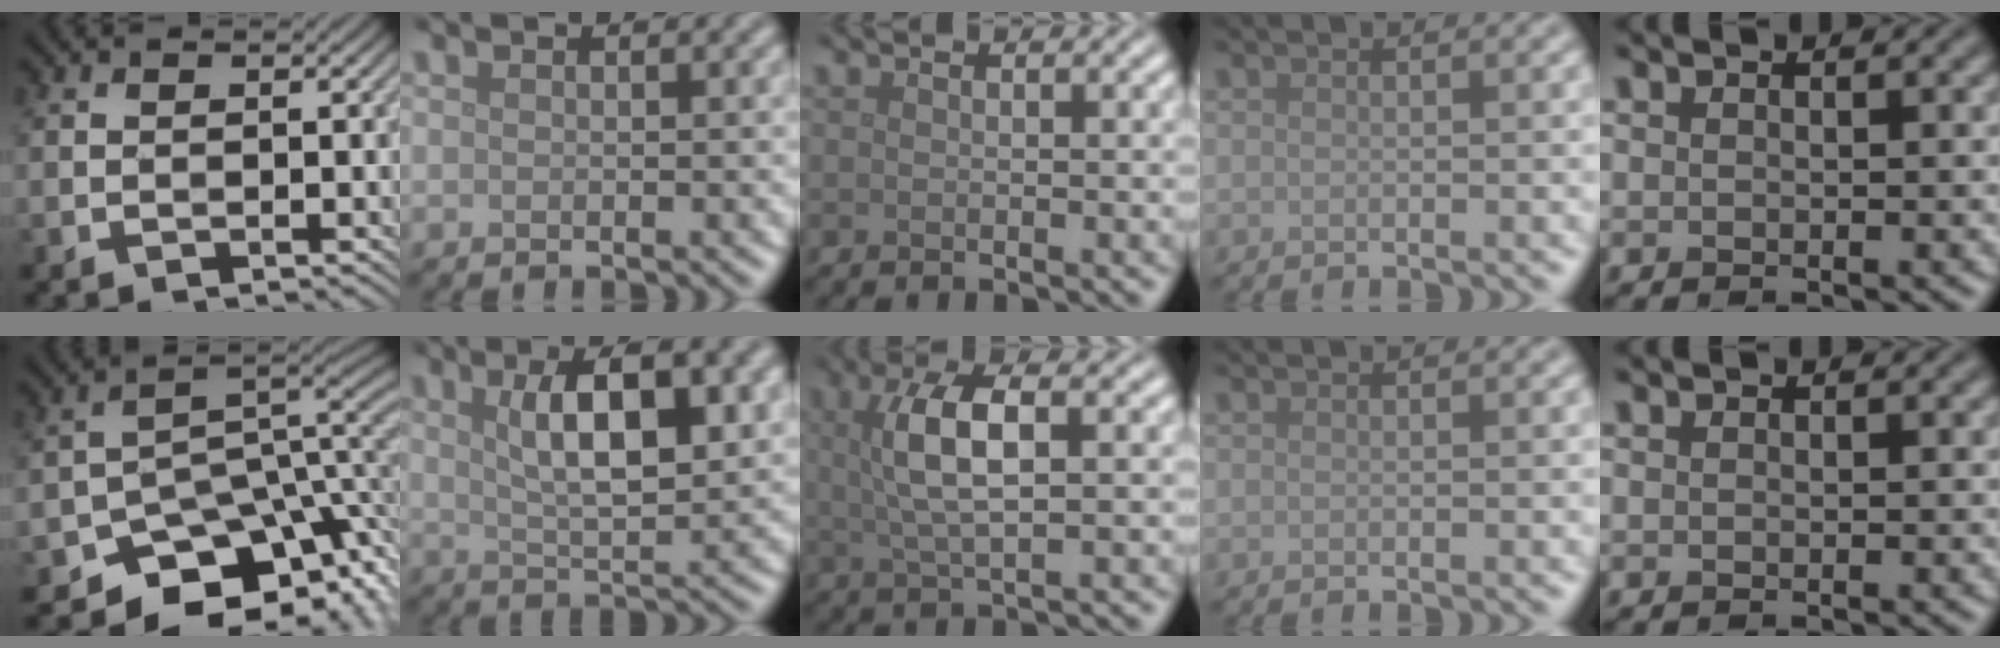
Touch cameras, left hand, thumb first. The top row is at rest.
{"thumb": {"total": 11.3, "force": [-6.0, 7.5, 6.0], "torque": [-0.079, -0.025, -0.091]}, "index": {"total": 8.4, "force": [2.3, 3.0, 7.5], "torque": [-0.118, 0.008, 0.038]}, "middle": {"total": 5.3, "force": [1.1, 1.7, 4.9], "torque": [-0.096, 0.009, 0.018]}}